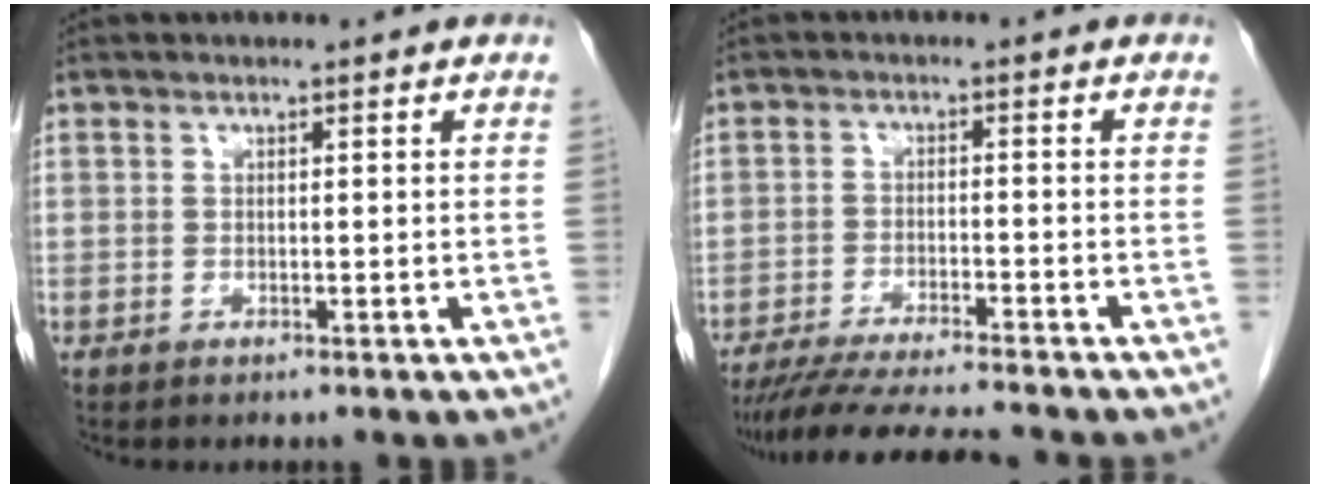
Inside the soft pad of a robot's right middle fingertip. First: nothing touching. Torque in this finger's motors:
{"motor_torque": [1.14, -1.00, 0.21, 0.10]}